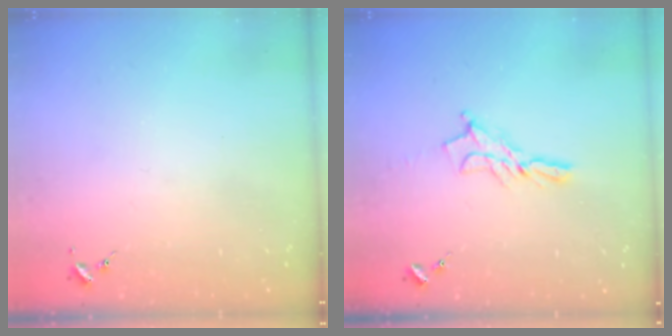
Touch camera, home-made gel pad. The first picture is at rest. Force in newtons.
{"total": 10.3, "press": 10.3, "slide": 0.7}